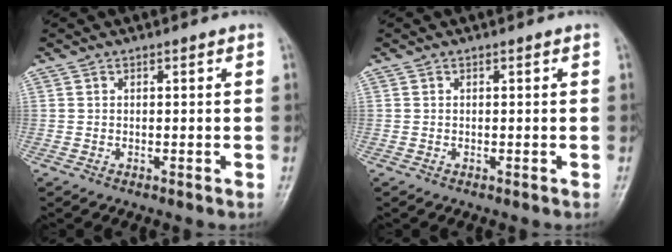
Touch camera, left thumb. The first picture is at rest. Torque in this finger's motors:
{"motor_torque": [0.04, 0.01, 0.21, 0.18, 0.00]}